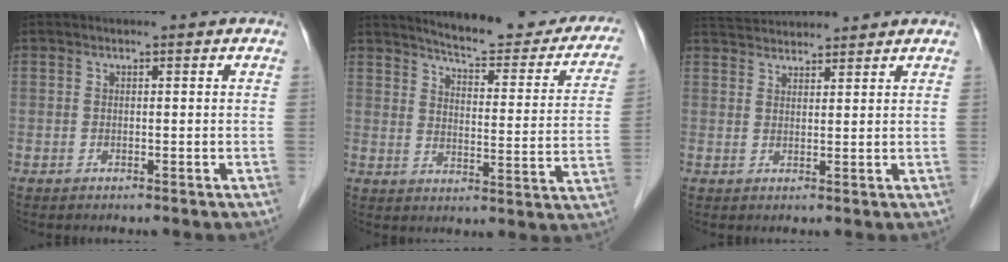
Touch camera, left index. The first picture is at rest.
{"total": 20.7, "force": [18.5, 4.0, 8.2], "torque": [-0.090, -0.050, 0.216]}
{"total": 6.8, "force": [6.7, 0.6, 1.4], "torque": [-0.030, 0.039, 0.109]}